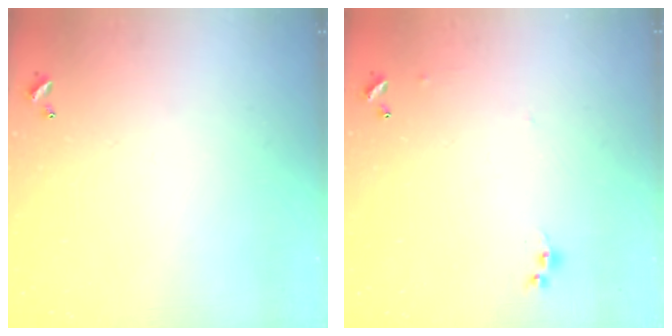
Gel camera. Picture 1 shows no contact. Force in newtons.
{"total": 4.2, "press": 4.2, "slide": 0.6}